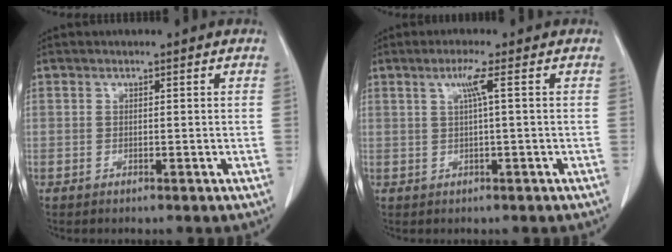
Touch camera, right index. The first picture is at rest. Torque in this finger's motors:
{"motor_torque": [0.24, 0.02, 0.11, 0.03]}